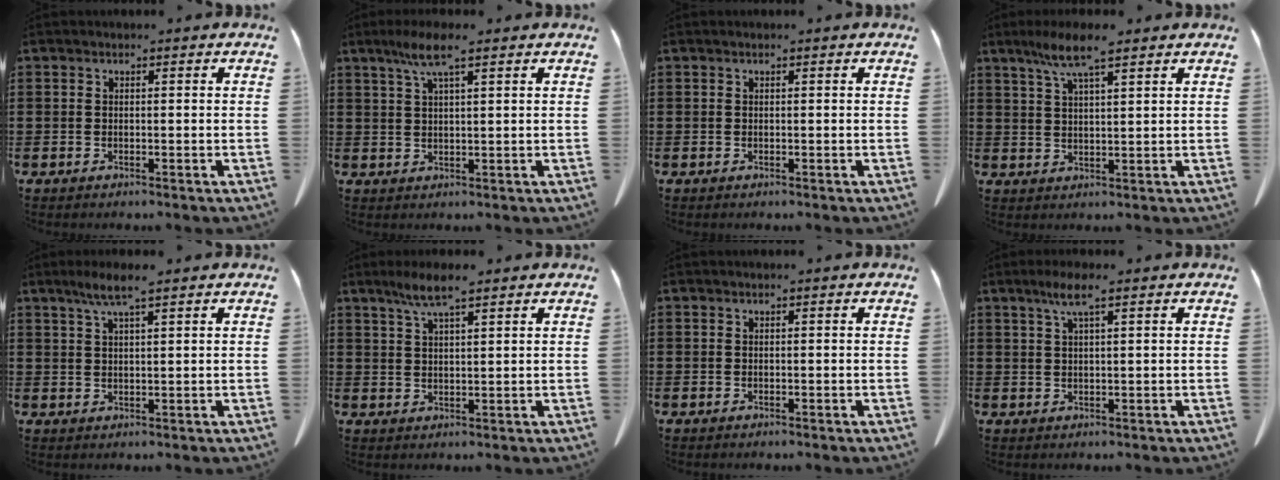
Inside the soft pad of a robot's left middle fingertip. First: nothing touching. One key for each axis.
{"total": 5.8, "fx": 3.4, "fy": 0.6, "fz": 4.6, "tx": -0.097, "ty": 0.004, "tz": 0.059}
{"total": 0.0}
{"total": 6.8, "fx": 4.5, "fy": 0.8, "fz": 5.0, "tx": -0.107, "ty": 0.002, "tz": 0.079}
{"total": 4.3, "fx": 2.8, "fy": 0.3, "fz": 3.3, "tx": -0.070, "ty": 0.005, "tz": 0.048}
{"total": 5.4, "fx": 3.7, "fy": 0.7, "fz": 3.9, "tx": -0.084, "ty": 0.004, "tz": 0.064}
{"total": 0.0}
{"total": 3.9, "fx": 2.2, "fy": 0.5, "fz": 3.1, "tx": -0.067, "ty": 0.003, "tz": 0.038}